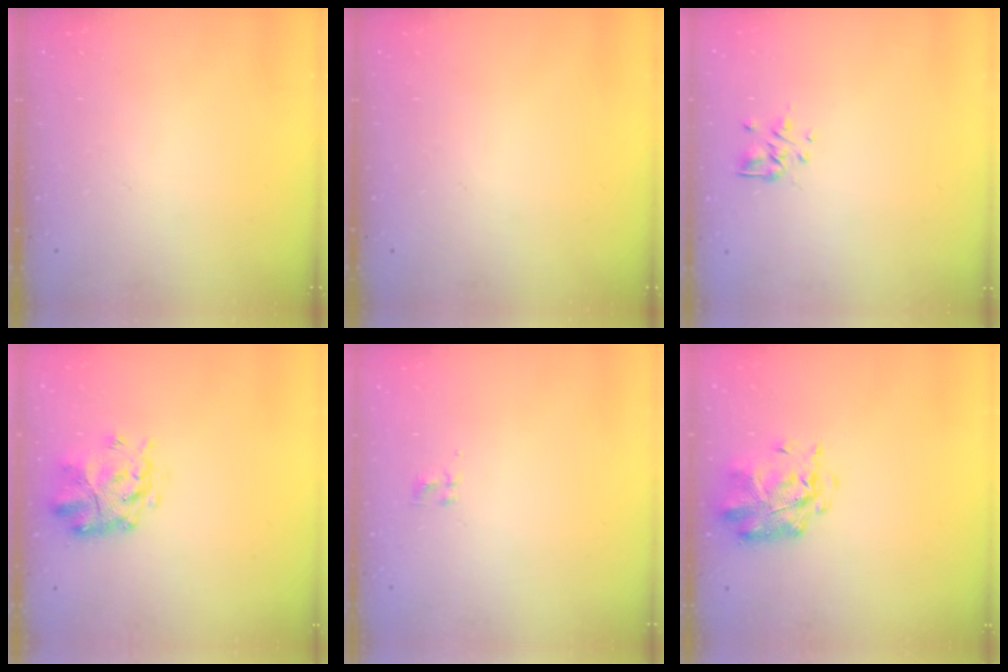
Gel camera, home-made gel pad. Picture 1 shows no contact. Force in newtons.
{"total": 0.0}
{"total": 2.9, "press": 2.6, "slide": 1.4}
{"total": 3.9, "press": 3.5, "slide": 1.7}
{"total": 1.9, "press": 1.5, "slide": 1.1}
{"total": 2.9, "press": 2.8, "slide": 0.8}